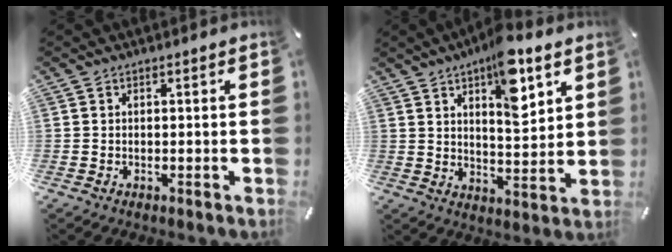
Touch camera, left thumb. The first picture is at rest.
{"total": 12.5, "force": [7.6, 4.9, 8.6], "torque": [-0.120, -0.040, 0.126]}